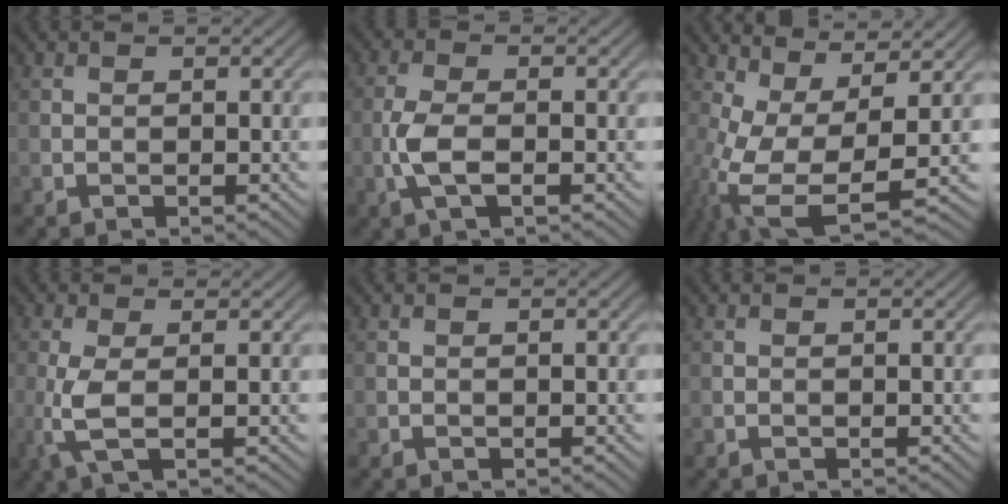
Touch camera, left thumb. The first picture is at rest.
{"total": 4.6, "force": [-1.3, 1.7, 4.0], "torque": [-0.097, 0.000, -0.035]}
{"total": 13.1, "force": [-2.4, 4.9, 11.9], "torque": [-0.266, -0.018, -0.030]}
{"total": 4.2, "force": [-0.5, 1.1, 4.0], "torque": [-0.100, -0.001, -0.017]}
{"total": 0.0}
{"total": 0.0}